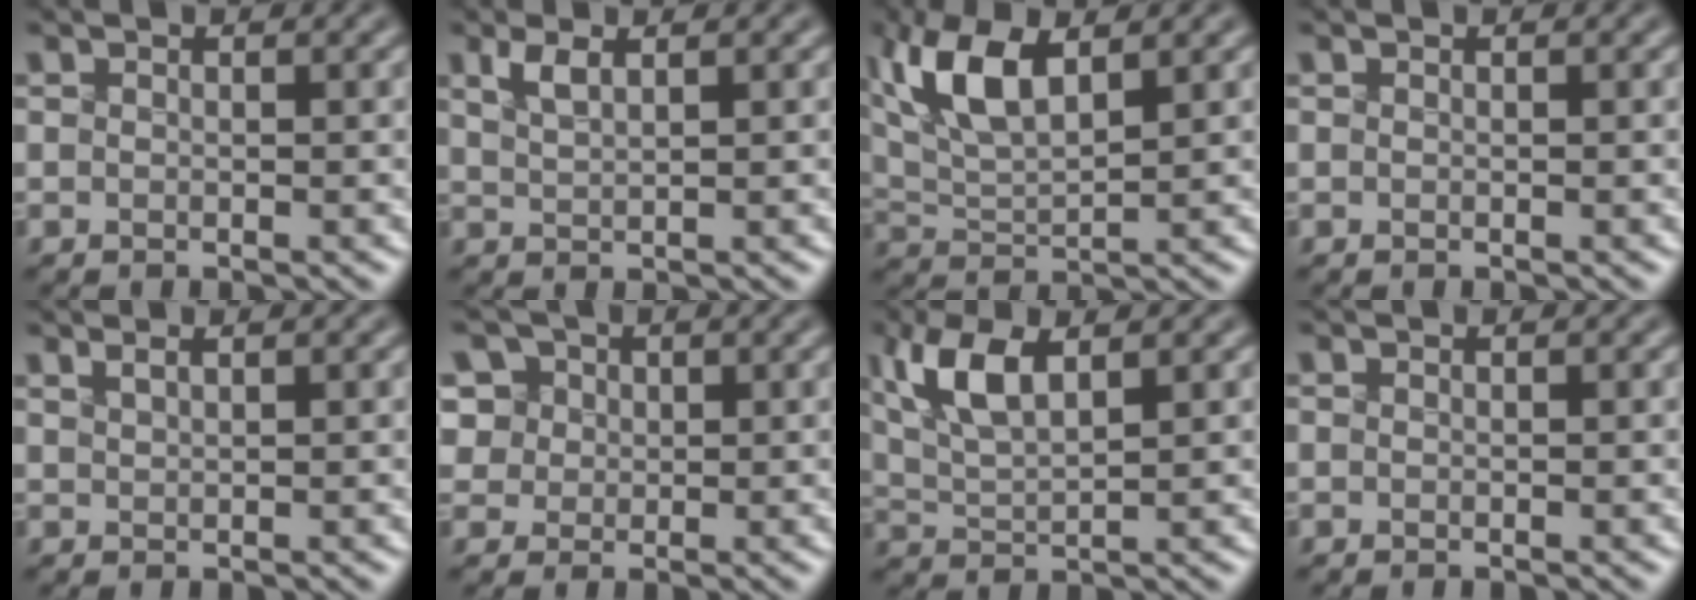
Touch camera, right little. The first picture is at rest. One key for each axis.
{"total": 1.3, "fx": 0.8, "fy": 0.1, "fz": 1.0, "tx": -0.028, "ty": 0.005, "tz": 0.027}
{"total": 6.4, "fx": 3.0, "fy": 2.4, "fz": 5.1, "tx": -0.112, "ty": 0.012, "tz": 0.061}
{"total": 0.0}
{"total": 0.6, "fx": 0.6, "fy": -0.1, "fz": 0.3, "tx": -0.012, "ty": 0.003, "tz": 0.022}
{"total": 7.8, "fx": 3.5, "fy": 6.2, "fz": 3.3, "tx": -0.073, "ty": 0.031, "tz": 0.045}
{"total": 4.7, "fx": 2.2, "fy": 1.6, "fz": 3.9, "tx": -0.090, "ty": 0.006, "tz": 0.049}
{"total": 0.0}